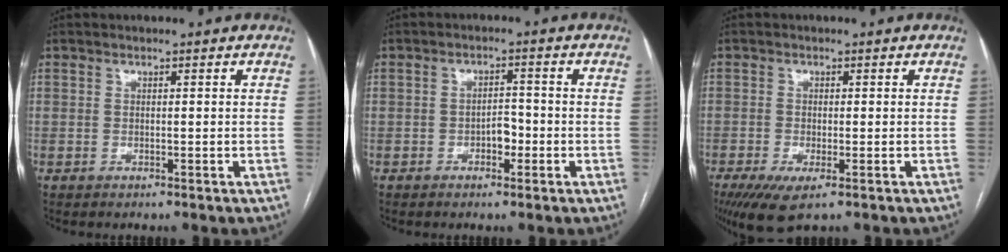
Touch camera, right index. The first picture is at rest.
{"total": 2.7, "force": [-1.1, 1.4, 2.0], "torque": [-0.026, 0.008, -0.018]}
{"total": 5.6, "force": [-3.1, 1.5, 4.5], "torque": [-0.076, -0.014, -0.049]}